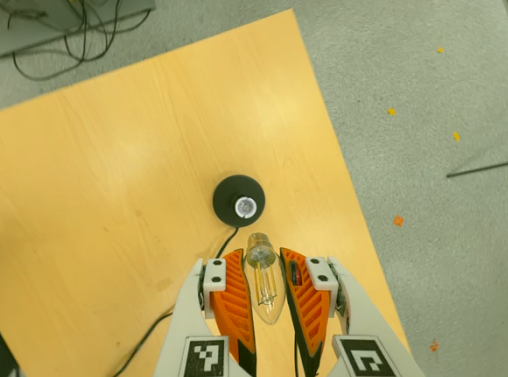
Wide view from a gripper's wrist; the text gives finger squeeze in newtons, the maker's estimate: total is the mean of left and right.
{"total": 20.1, "left": 21.8, "right": 18.4}